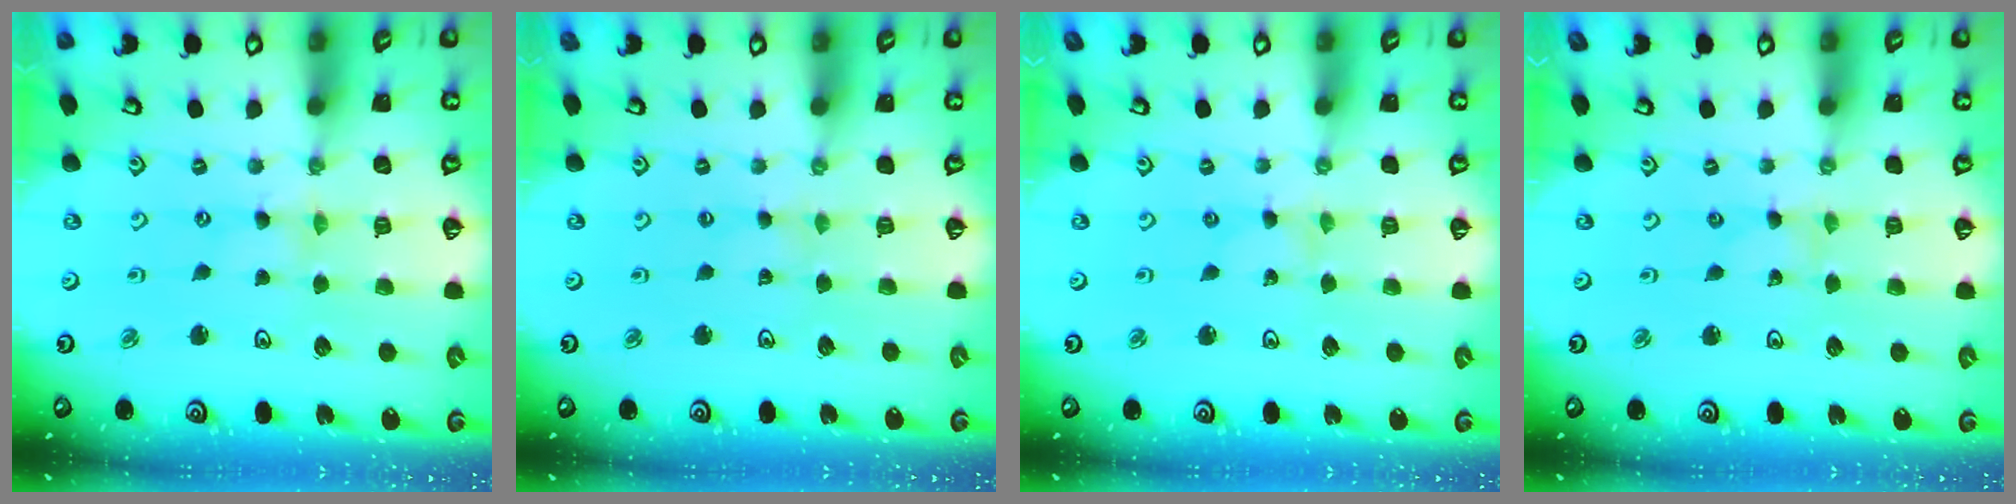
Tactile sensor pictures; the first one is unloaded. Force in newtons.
{"total": 0.0}
{"total": 0.0}
{"total": 0.0}